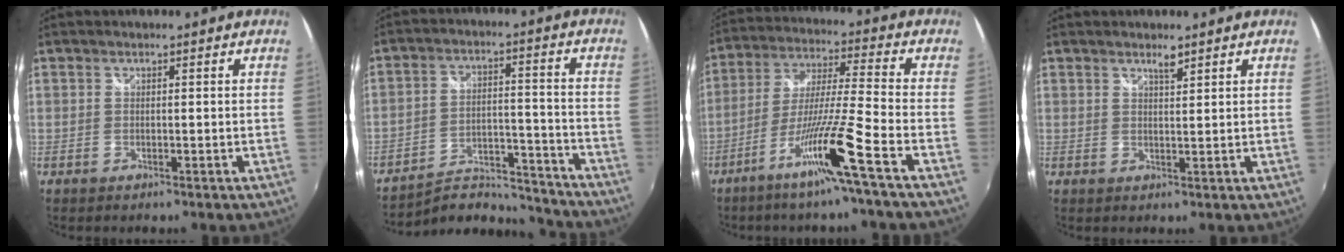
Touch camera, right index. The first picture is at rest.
{"total": 14.8, "force": [-13.9, 4.1, 3.2], "torque": [-0.063, 0.029, -0.196]}
{"total": 13.2, "force": [-7.6, -2.3, 10.5], "torque": [-0.201, -0.016, -0.142]}
{"total": 1.8, "force": [1.4, 0.3, 1.0], "torque": [-0.015, 0.002, 0.024]}